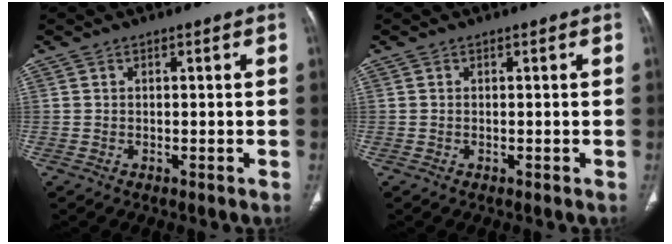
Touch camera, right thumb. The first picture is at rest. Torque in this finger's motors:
{"motor_torque": [-0.66, -0.28, 0.32, -0.20, 0.07]}